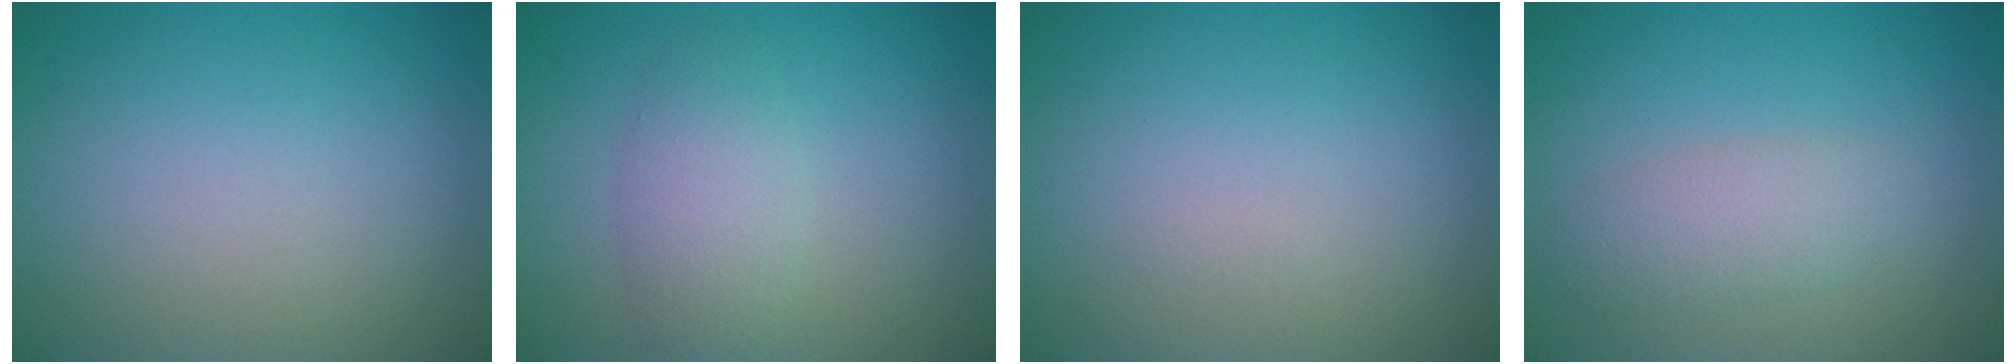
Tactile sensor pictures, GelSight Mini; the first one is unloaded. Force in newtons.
{"total": 2.9, "press": 2.9, "slide": 0.2}
{"total": 0.0}
{"total": 2.7, "press": 2.7, "slide": 0.0}